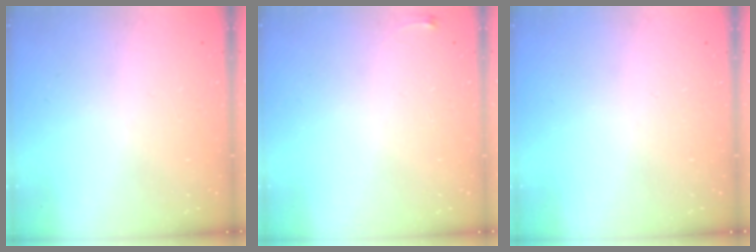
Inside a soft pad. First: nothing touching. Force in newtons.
{"total": 2.6, "press": 2.6, "slide": 0.6}
{"total": 0.0}